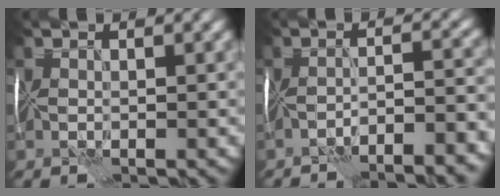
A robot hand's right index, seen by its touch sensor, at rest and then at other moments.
{"total": 6.1, "force": [-5.3, 0.1, 3.0], "torque": [-0.038, 0.009, -0.069]}